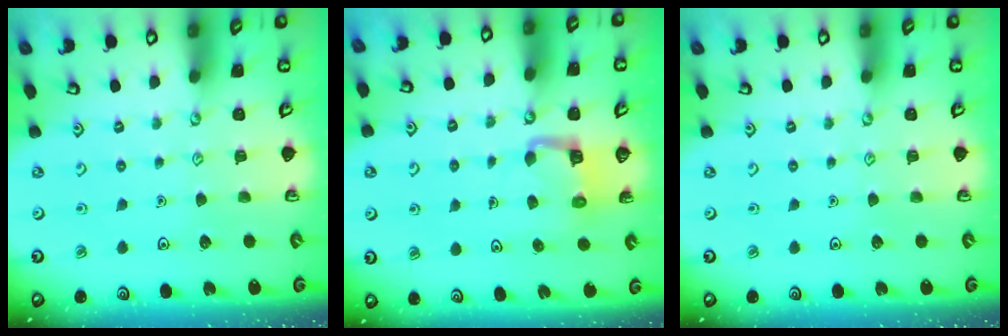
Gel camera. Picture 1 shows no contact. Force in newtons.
{"total": 4.2, "press": 4.2, "slide": 0.2}
{"total": 0.0}